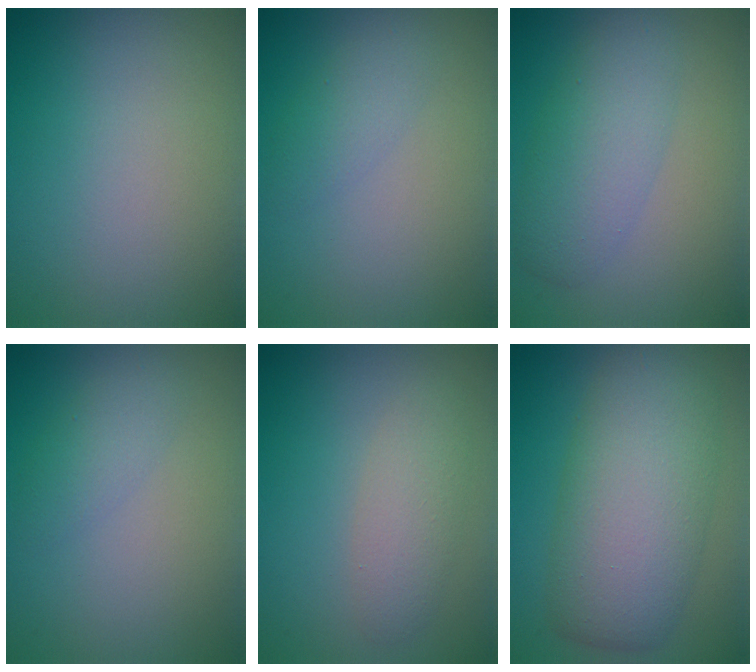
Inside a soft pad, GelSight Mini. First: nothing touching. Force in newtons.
{"total": 1.9, "press": 1.9, "slide": 0.0}
{"total": 4.1, "press": 4.1, "slide": 0.1}
{"total": 1.9, "press": 1.9, "slide": 0.0}
{"total": 2.4, "press": 2.4, "slide": 0.1}
{"total": 8.9, "press": 8.9, "slide": 0.1}